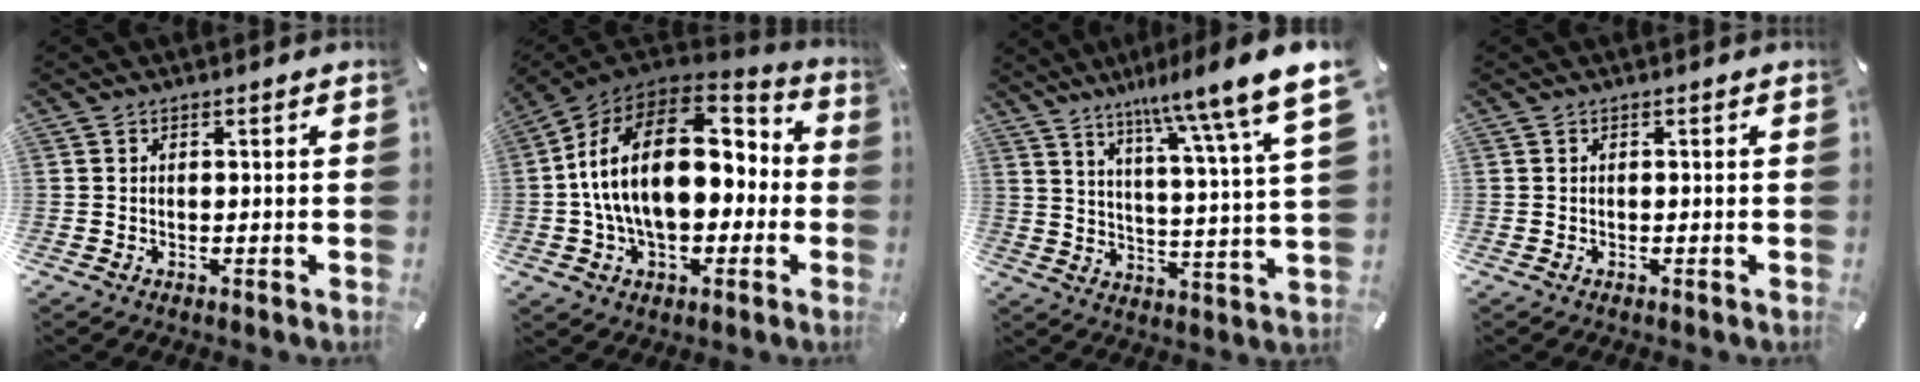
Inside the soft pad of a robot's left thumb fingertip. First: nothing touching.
{"total": 24.1, "force": [1.8, 15.2, 18.6], "torque": [-0.348, 0.005, 0.035]}
{"total": 13.3, "force": [9.8, 1.1, 9.0], "torque": [-0.145, -0.070, 0.155]}
{"total": 0.0}